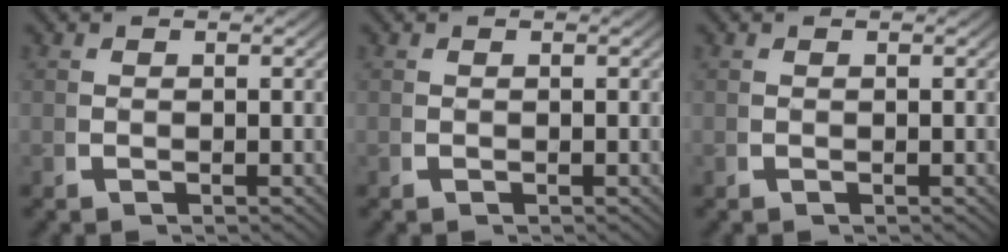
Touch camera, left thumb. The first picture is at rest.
{"total": 0.0}
{"total": 0.0}